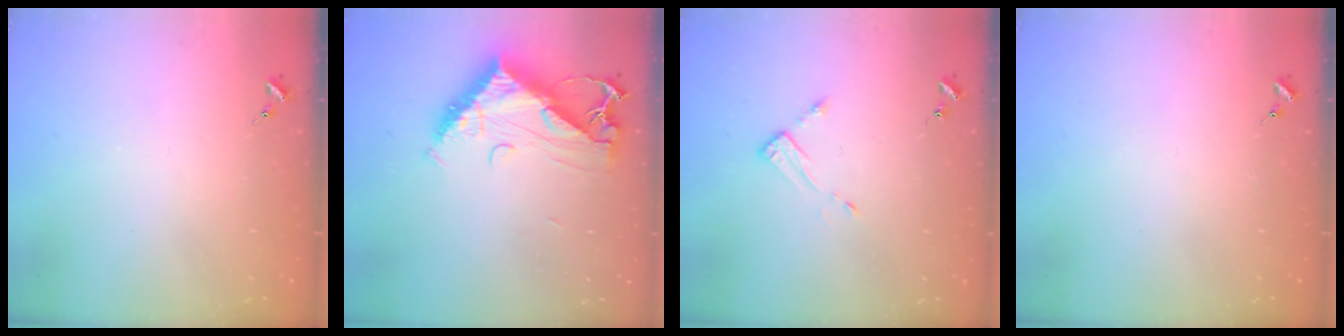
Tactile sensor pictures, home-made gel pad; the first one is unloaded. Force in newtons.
{"total": 11.6, "press": 11.6, "slide": 1.1}
{"total": 3.7, "press": 3.7, "slide": 0.1}
{"total": 0.0}